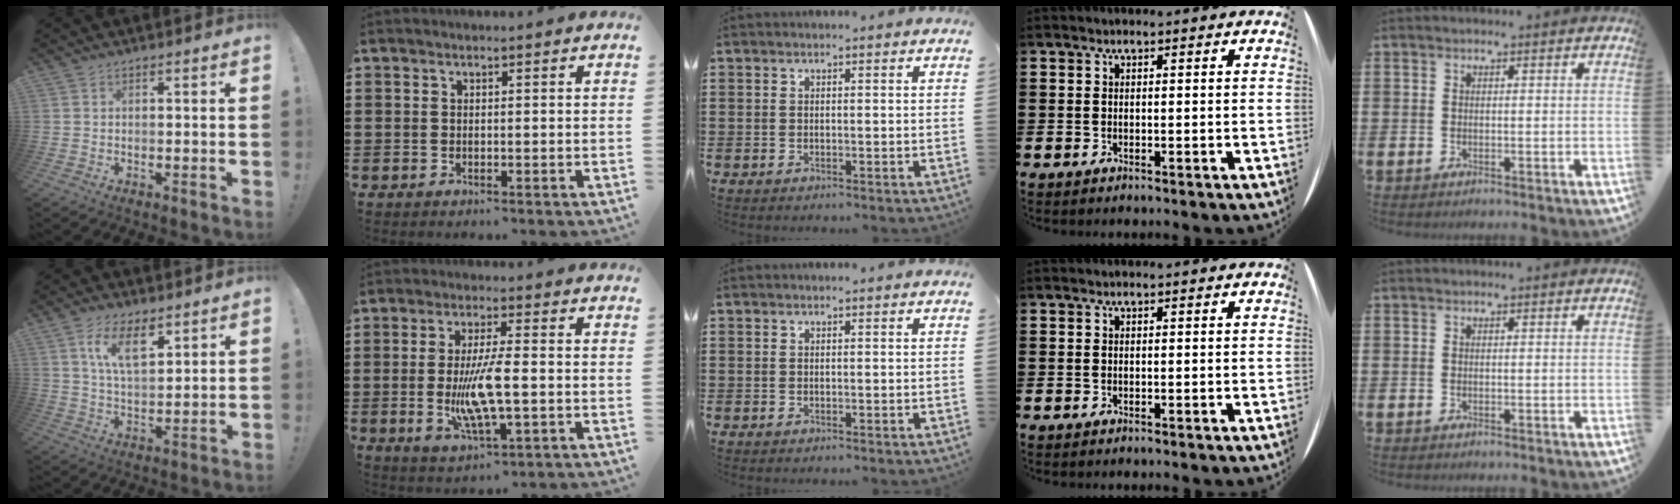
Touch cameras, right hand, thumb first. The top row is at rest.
{"thumb": {"total": 10.0, "force": [5.6, 4.1, 7.1], "torque": [-0.118, -0.018, 0.101]}, "index": {"total": 8.3, "force": [-1.3, 2.1, 8.0], "torque": [-0.169, -0.015, -0.028]}}